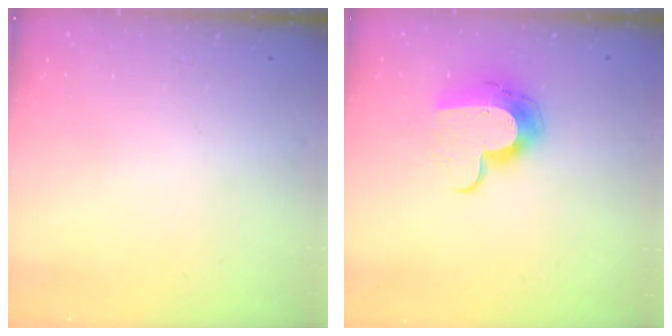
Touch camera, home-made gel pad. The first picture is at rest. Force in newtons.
{"total": 12.2, "press": 12.2, "slide": 0.3}